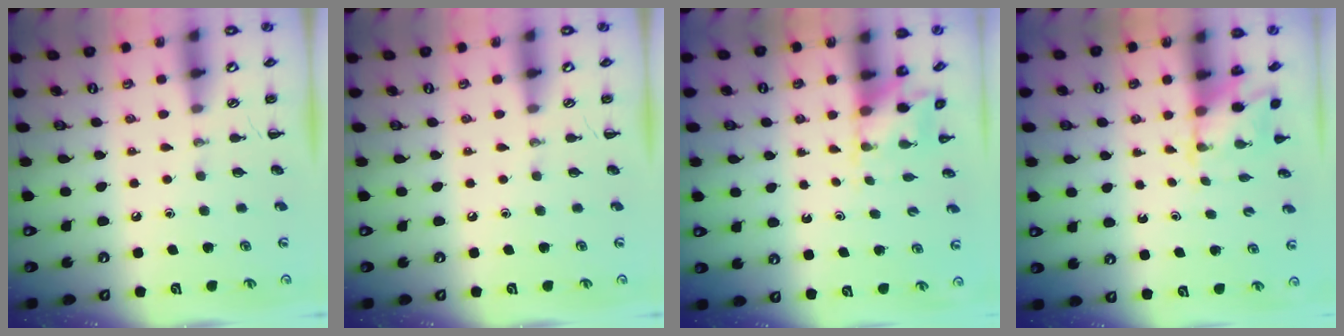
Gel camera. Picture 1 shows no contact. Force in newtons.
{"total": 0.0}
{"total": 2.5, "press": 2.5, "slide": 0.5}
{"total": 2.2, "press": 2.1, "slide": 0.6}